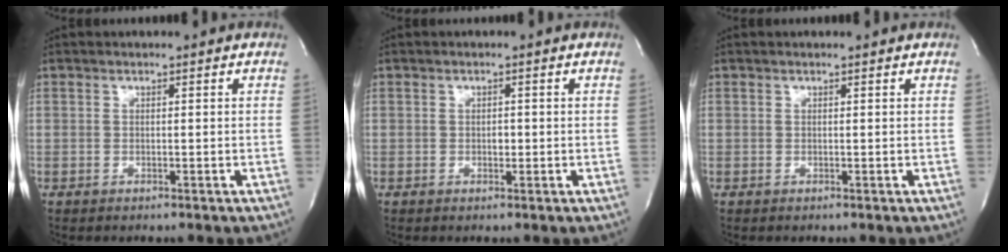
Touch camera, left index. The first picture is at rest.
{"total": 0.9, "force": [-0.4, 0.6, 0.6], "torque": [-0.010, -0.003, -0.008]}
{"total": 0.7, "force": [0.7, 0.0, 0.1], "torque": [-0.009, 0.001, 0.006]}